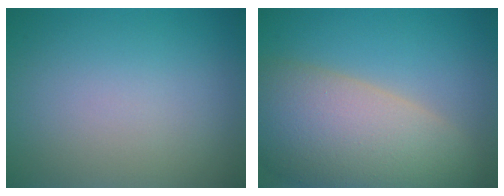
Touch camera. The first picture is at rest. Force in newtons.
{"total": 11.8, "press": 11.7, "slide": 1.0}